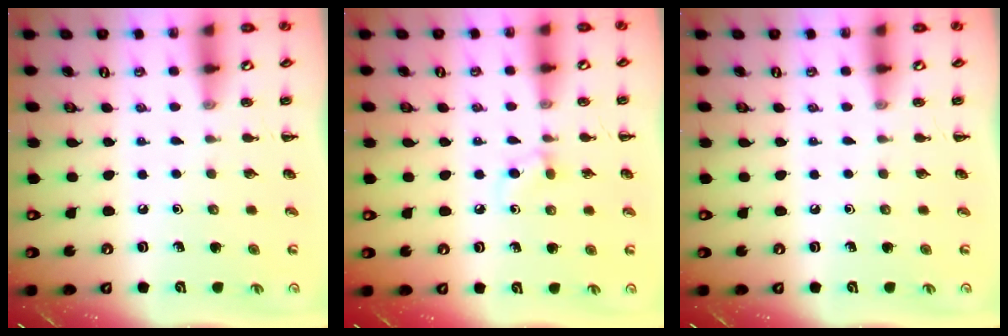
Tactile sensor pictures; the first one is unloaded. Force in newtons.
{"total": 4.5, "press": 4.2, "slide": 1.6}
{"total": 0.0}